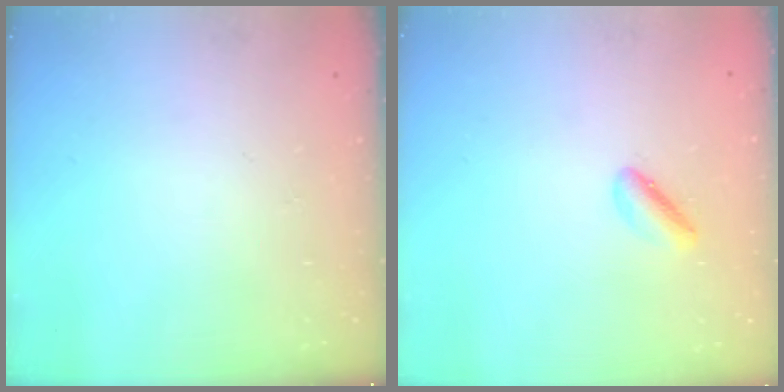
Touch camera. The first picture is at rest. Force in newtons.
{"total": 2.0, "press": 2.0, "slide": 0.3}